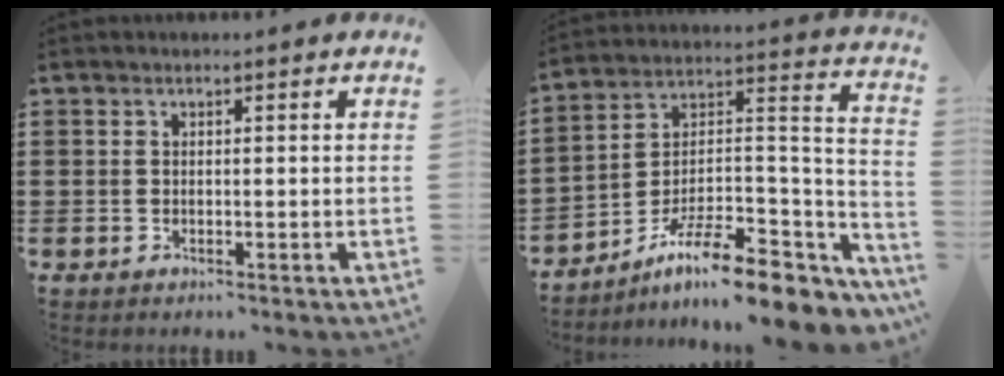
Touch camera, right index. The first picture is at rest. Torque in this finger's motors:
{"motor_torque": [1.08, 1.06, 1.05, 0.21]}